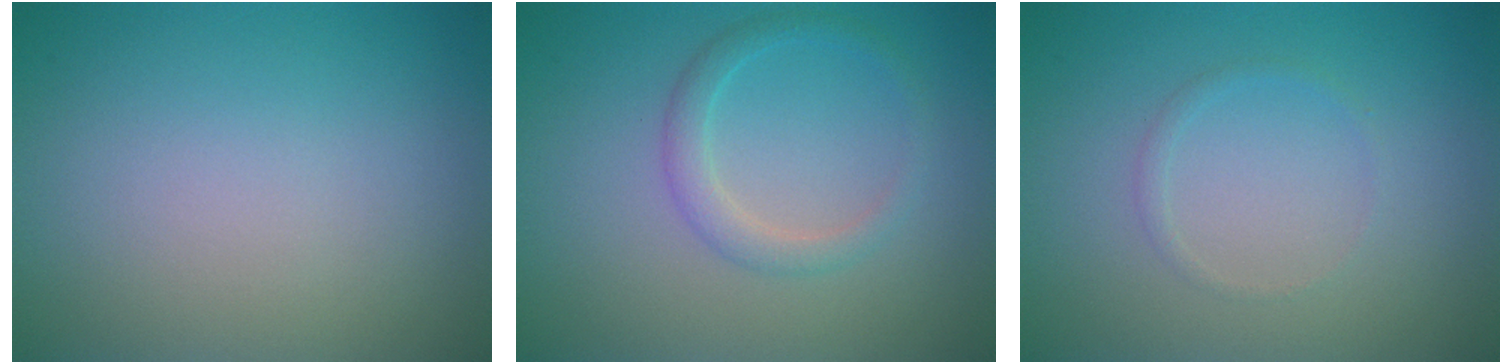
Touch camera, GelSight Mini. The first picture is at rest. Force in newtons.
{"total": 2.0, "press": 2.0, "slide": 0.2}
{"total": 0.7, "press": 0.7, "slide": 0.0}